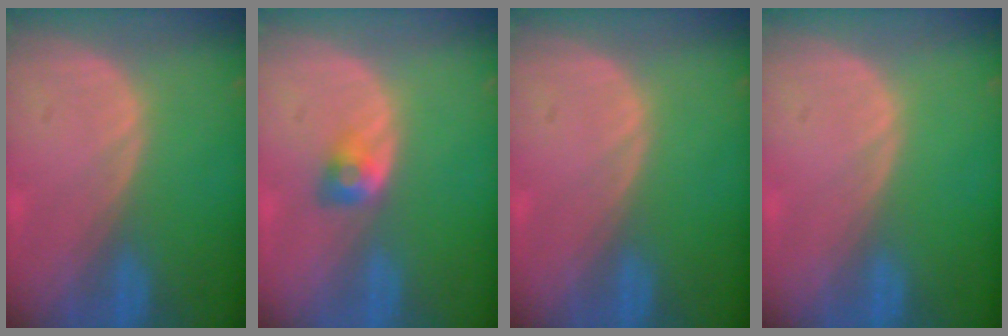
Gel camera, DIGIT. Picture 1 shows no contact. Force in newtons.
{"total": 2.8, "press": 2.4, "slide": 1.4}
{"total": 0.0}
{"total": 0.0}